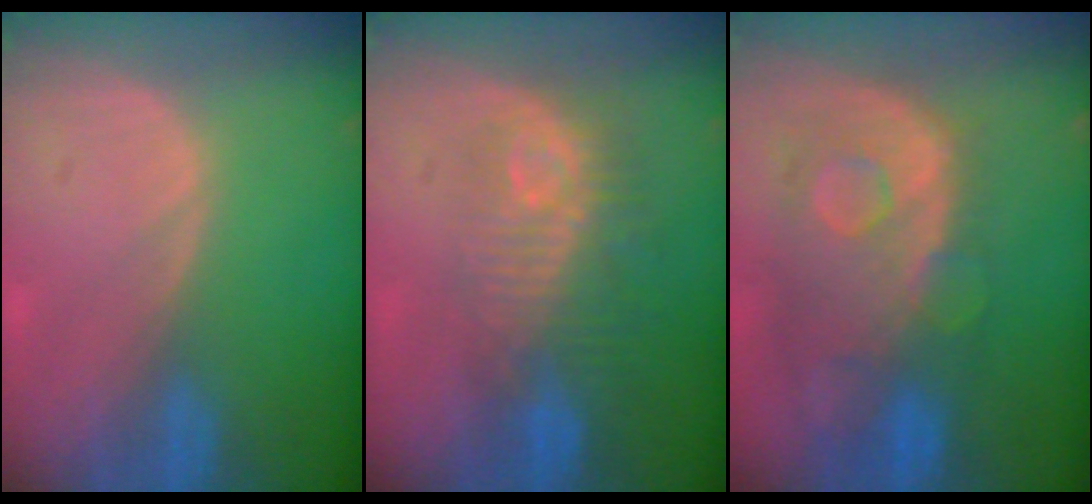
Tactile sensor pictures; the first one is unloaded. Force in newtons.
{"total": 9.7, "press": 8.7, "slide": 4.4}
{"total": 11.2, "press": 9.8, "slide": 5.5}